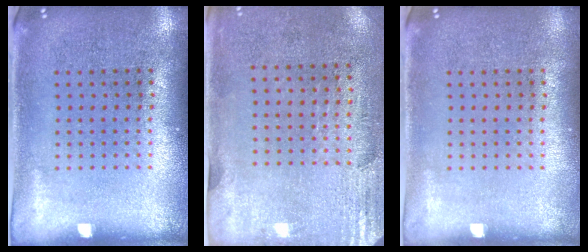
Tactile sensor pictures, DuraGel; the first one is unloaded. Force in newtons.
{"total": 2.9, "press": 2.4, "slide": 1.5}
{"total": 0.0}